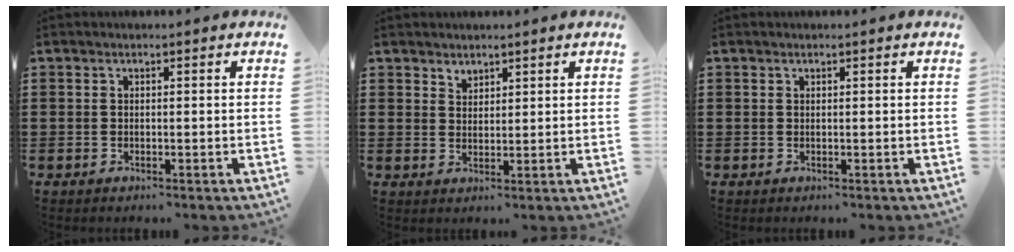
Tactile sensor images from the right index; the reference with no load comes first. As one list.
[{"total": 2.0, "force": [1.8, 1.0, -0.1], "torque": [-0.003, 0.003, 0.035]}, {"total": 0.0}]